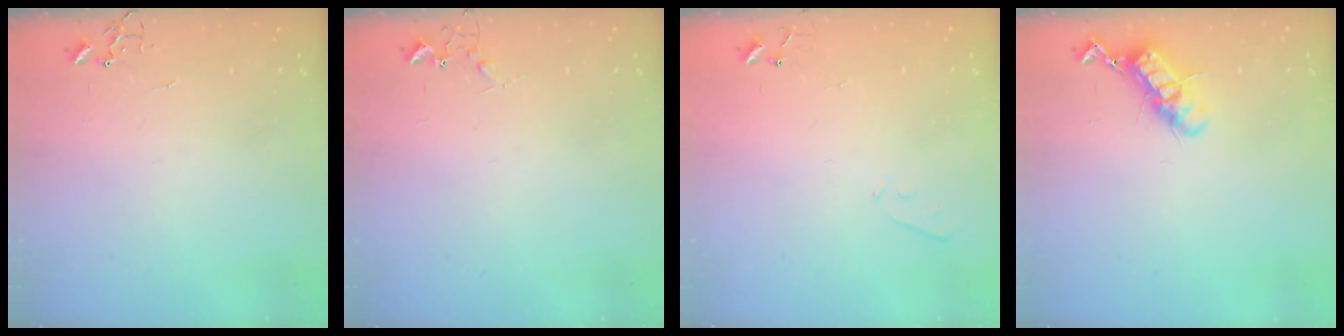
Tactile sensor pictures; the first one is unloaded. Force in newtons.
{"total": 6.6, "press": 6.6, "slide": 0.8}
{"total": 4.2, "press": 4.2, "slide": 0.6}
{"total": 11.9, "press": 11.9, "slide": 0.8}